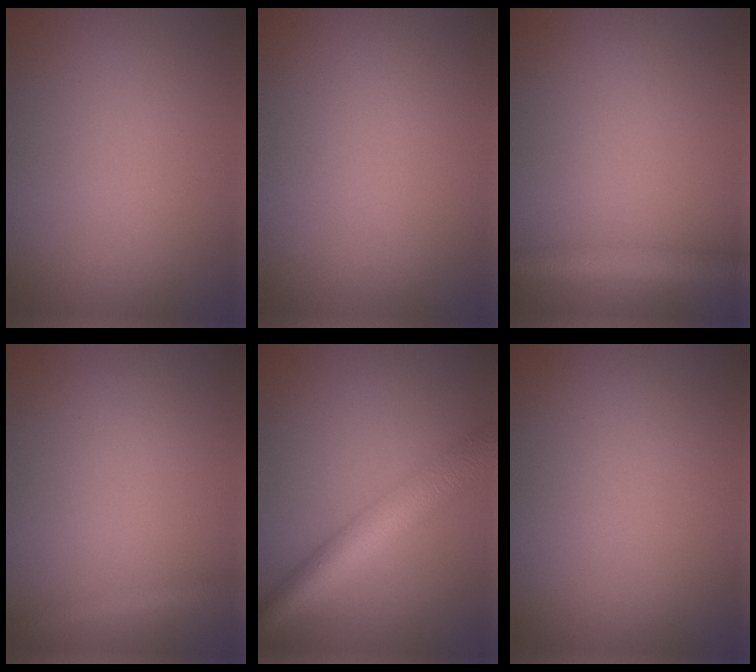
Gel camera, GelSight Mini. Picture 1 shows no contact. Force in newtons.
{"total": 0.0}
{"total": 2.7, "press": 2.7, "slide": 0.1}
{"total": 1.3, "press": 1.3, "slide": 0.0}
{"total": 6.4, "press": 6.4, "slide": 0.1}
{"total": 0.0}